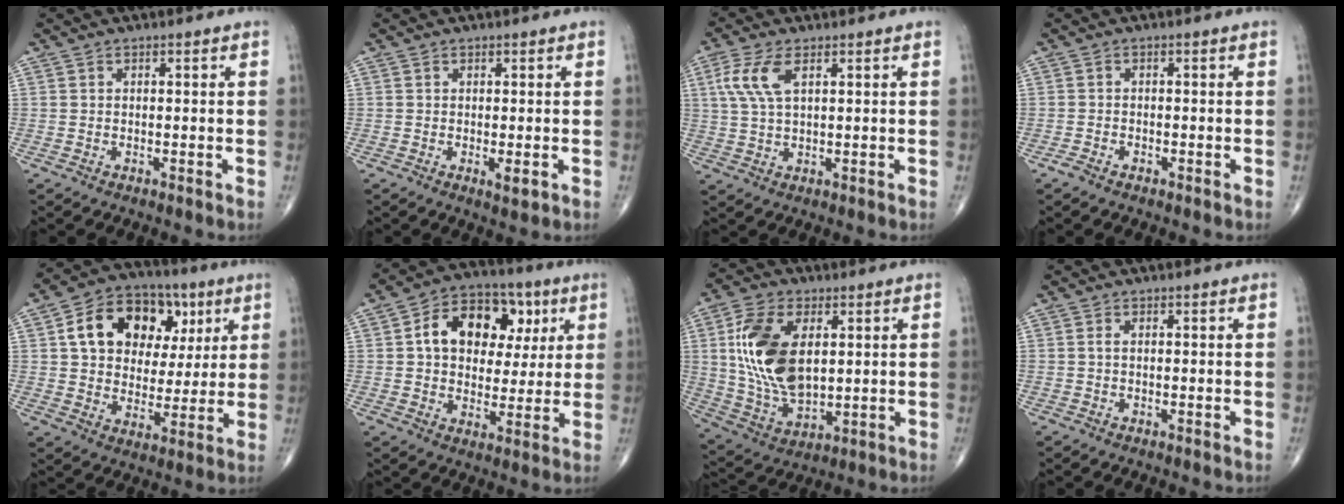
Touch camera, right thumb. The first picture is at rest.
{"total": 1.9, "force": [-0.4, 0.5, 1.8], "torque": [-0.027, -0.006, -0.004]}
{"total": 6.7, "force": [2.4, 2.9, 5.6], "torque": [-0.135, 0.005, 0.052]}
{"total": 1.4, "force": [-1.0, 0.7, 0.7], "torque": [-0.017, 0.003, -0.021]}
{"total": 17.9, "force": [5.6, 13.2, 10.8], "torque": [-0.138, 0.008, 0.089]}
{"total": 16.0, "force": [4.2, 11.3, 10.6], "torque": [-0.124, 0.012, 0.062]}
{"total": 17.0, "force": [3.3, 9.7, 13.6], "torque": [-0.254, -0.012, 0.068]}
{"total": 0.7, "force": [0.1, 0.4, 0.6], "torque": [-0.015, 0.000, 0.000]}